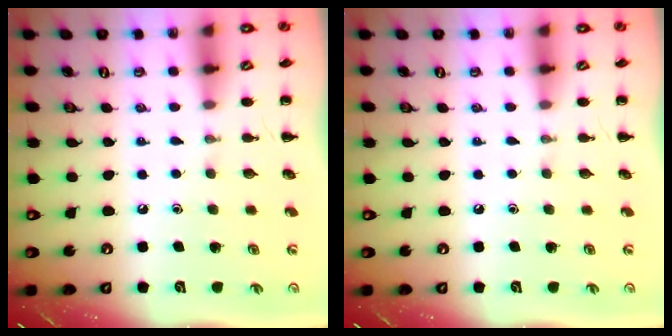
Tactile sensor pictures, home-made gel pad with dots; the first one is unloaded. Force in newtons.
{"total": 0.0}